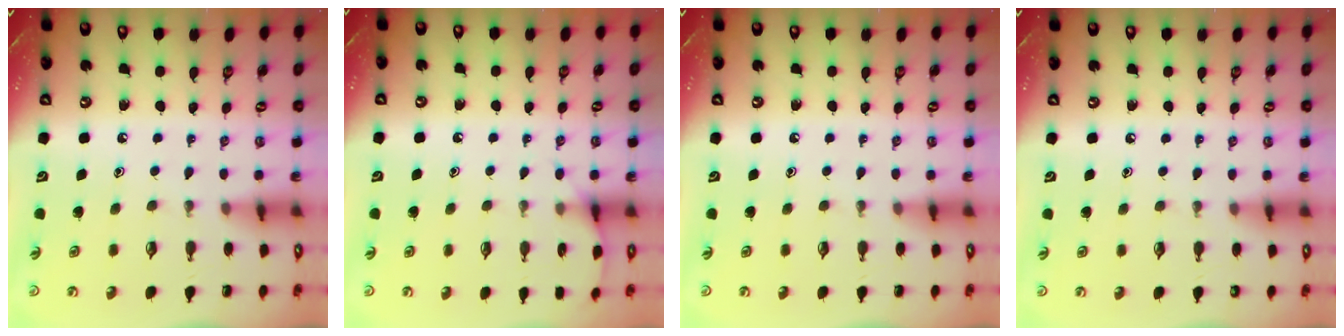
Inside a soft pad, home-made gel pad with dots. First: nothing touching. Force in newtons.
{"total": 5.8, "press": 5.8, "slide": 0.7}
{"total": 0.0}
{"total": 3.2, "press": 3.2, "slide": 0.6}